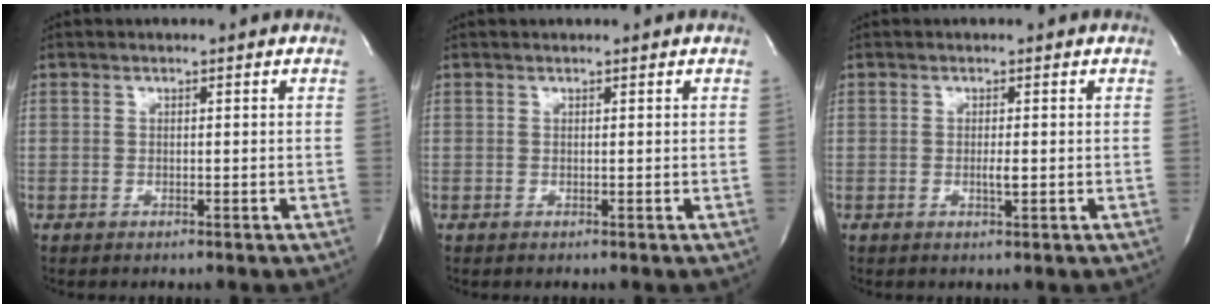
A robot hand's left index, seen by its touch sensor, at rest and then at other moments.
{"total": 0.7, "force": [0.6, 0.0, 0.2], "torque": [-0.005, 0.008, 0.012]}
{"total": 1.2, "force": [-0.4, 0.2, 1.2], "torque": [-0.023, -0.007, -0.006]}